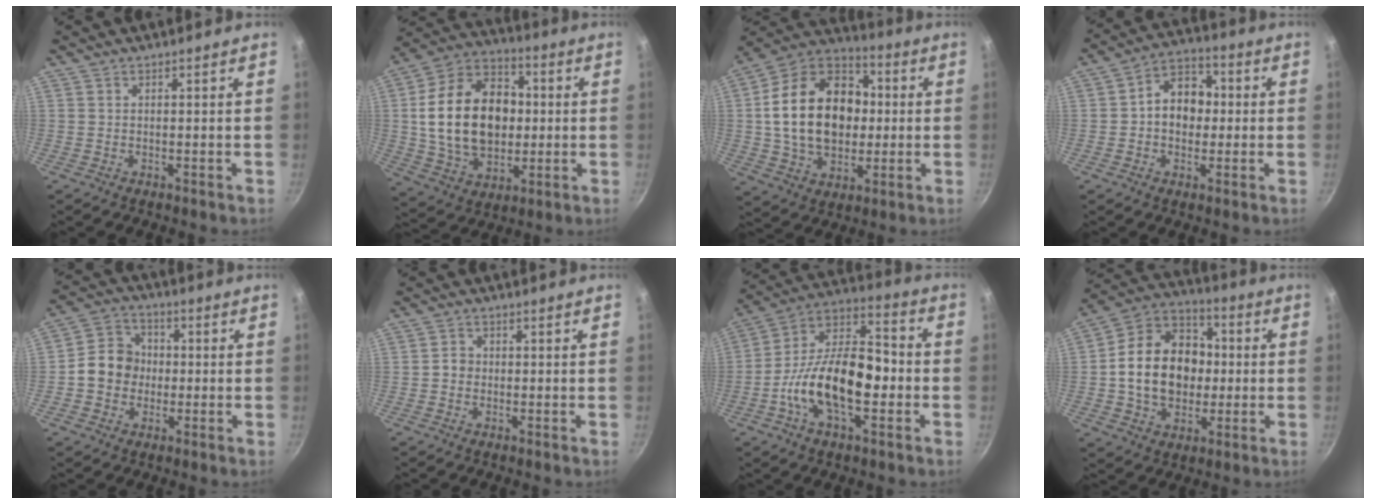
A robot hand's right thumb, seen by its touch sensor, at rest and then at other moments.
{"total": 22.3, "force": [0.8, 15.9, 15.7], "torque": [-0.242, 0.023, 0.019]}
{"total": 23.1, "force": [0.9, 16.8, 15.8], "torque": [-0.245, 0.034, 0.015]}
{"total": 10.2, "force": [0.2, 7.9, 6.4], "torque": [-0.056, 0.026, -0.009]}
{"total": 9.3, "force": [-0.8, 8.2, 4.4], "torque": [-0.043, 0.022, -0.033]}
{"total": 2.2, "force": [-0.4, 1.9, 0.9], "torque": [-0.005, 0.010, -0.010]}
{"total": 19.9, "force": [-4.4, 10.4, 16.4], "torque": [-0.261, 0.044, -0.095]}
{"total": 19.0, "force": [-0.6, 14.8, 11.9], "torque": [-0.169, 0.035, -0.016]}